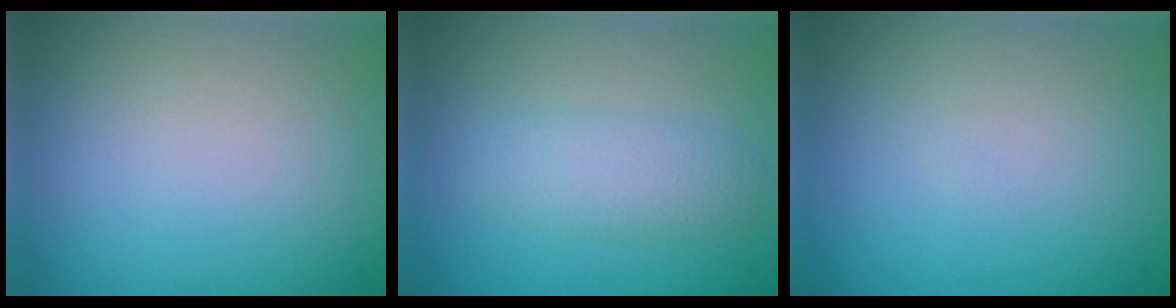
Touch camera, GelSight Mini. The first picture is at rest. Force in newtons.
{"total": 2.9, "press": 2.9, "slide": 0.1}
{"total": 0.0}